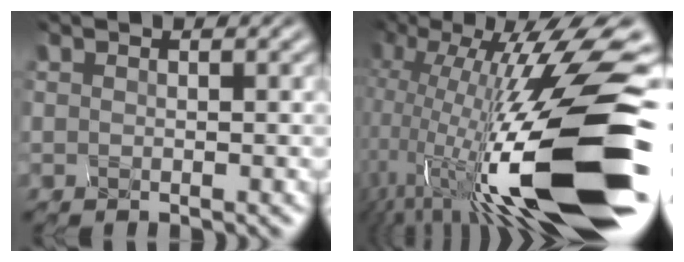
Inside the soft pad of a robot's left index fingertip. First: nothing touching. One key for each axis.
{"total": 17.7, "fx": -4.9, "fy": 3.8, "fz": 16.6, "tx": -0.296, "ty": 0.015, "tz": -0.089}